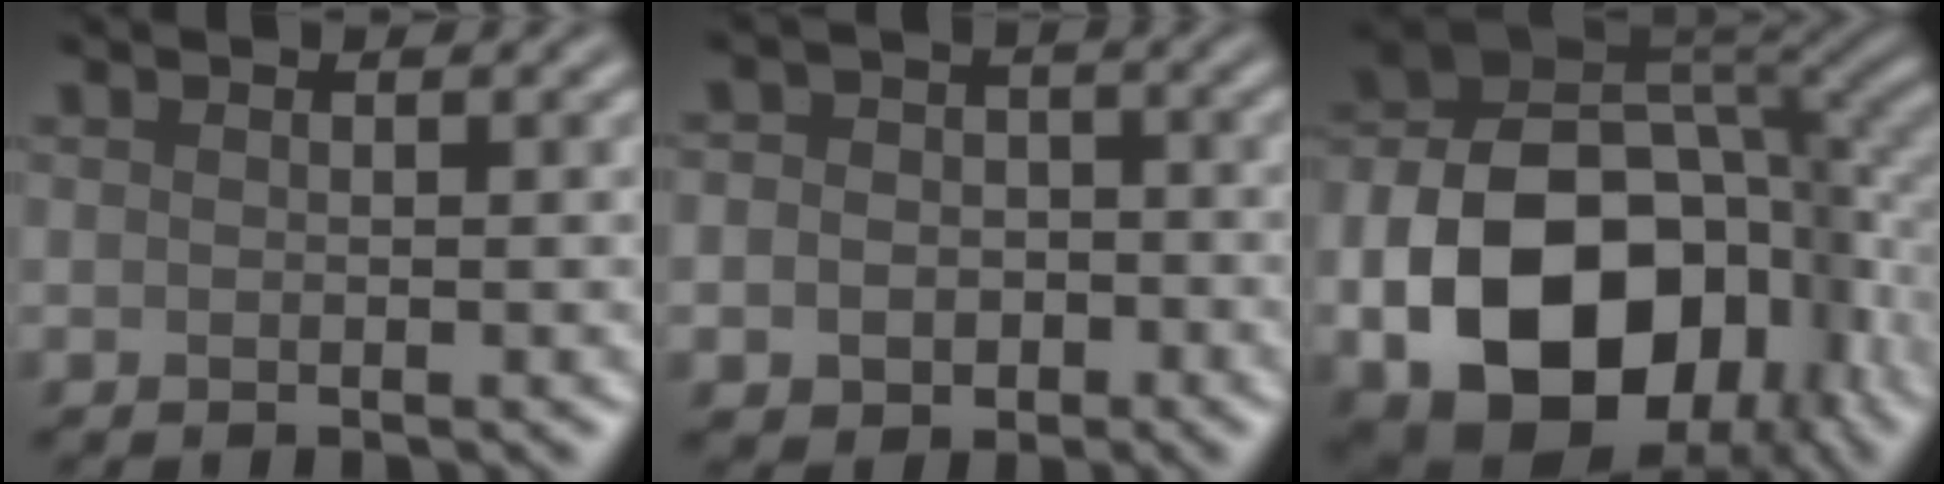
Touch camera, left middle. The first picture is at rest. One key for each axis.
{"total": 5.1, "fx": -1.3, "fy": 4.5, "fz": 2.0, "tx": -0.017, "ty": 0.001, "tz": -0.039}
{"total": 16.4, "fx": -5.0, "fy": 11.3, "fz": 10.9, "tx": -0.201, "ty": -0.019, "tz": -0.086}